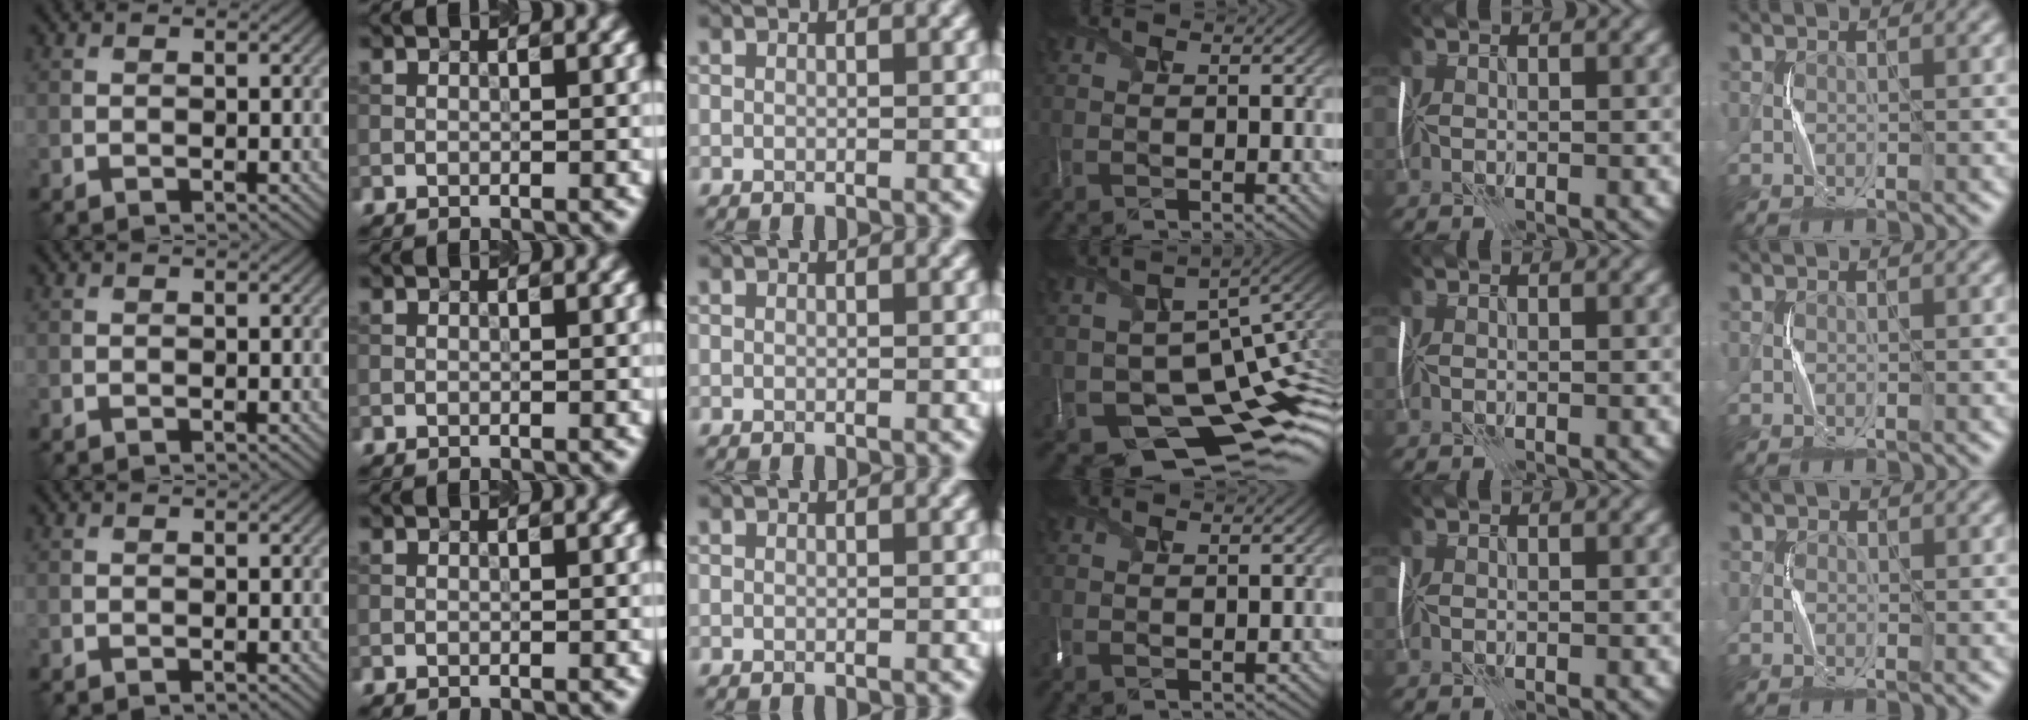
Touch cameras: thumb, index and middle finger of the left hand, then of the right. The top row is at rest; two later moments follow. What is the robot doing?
{"motion": "shake", "object": "plastic piggy bank"}